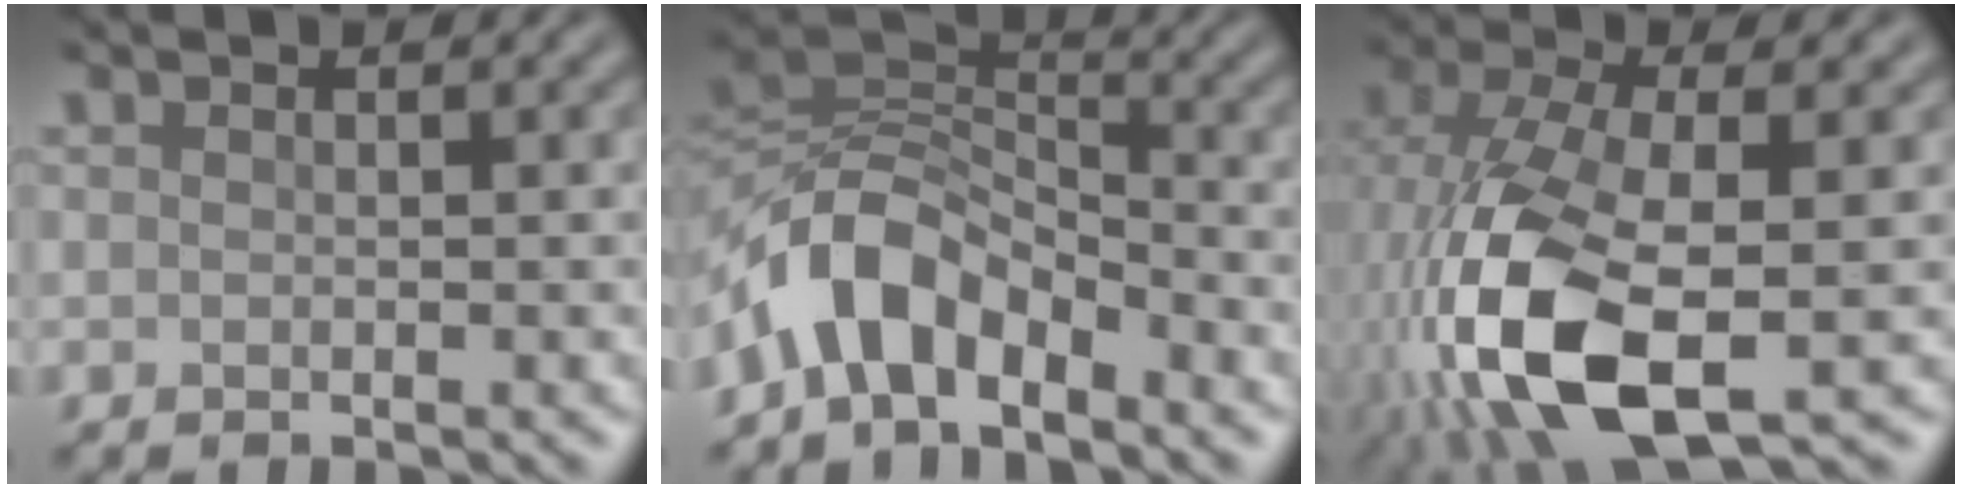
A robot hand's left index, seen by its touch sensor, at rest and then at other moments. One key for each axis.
{"total": 6.5, "fx": -4.3, "fy": 3.2, "fz": 3.7, "tx": -0.059, "ty": 0.005, "tz": -0.090}
{"total": 12.5, "fx": -3.9, "fy": 5.6, "fz": 10.5, "tx": -0.238, "ty": -0.018, "tz": -0.075}